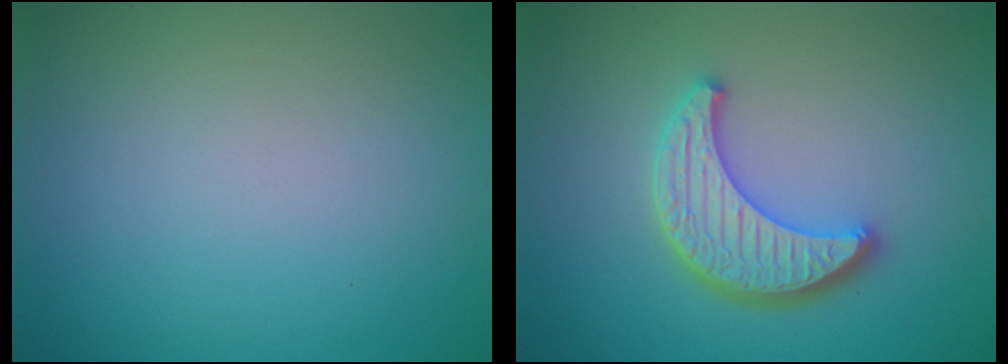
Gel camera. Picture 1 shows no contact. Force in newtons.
{"total": 4.3, "press": 3.9, "slide": 2.0}